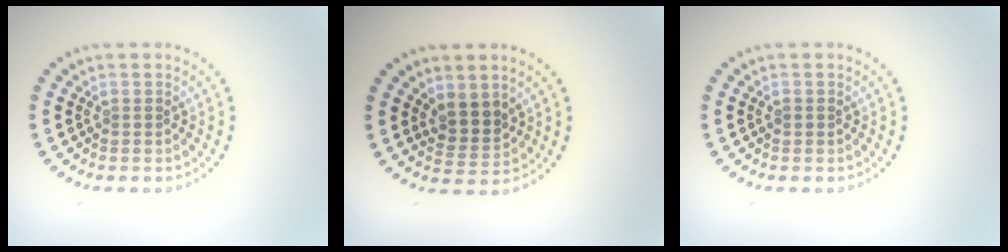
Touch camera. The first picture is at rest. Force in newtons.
{"total": 2.5, "press": 2.1, "slide": 1.3}
{"total": 0.6, "press": 0.6, "slide": 0.1}